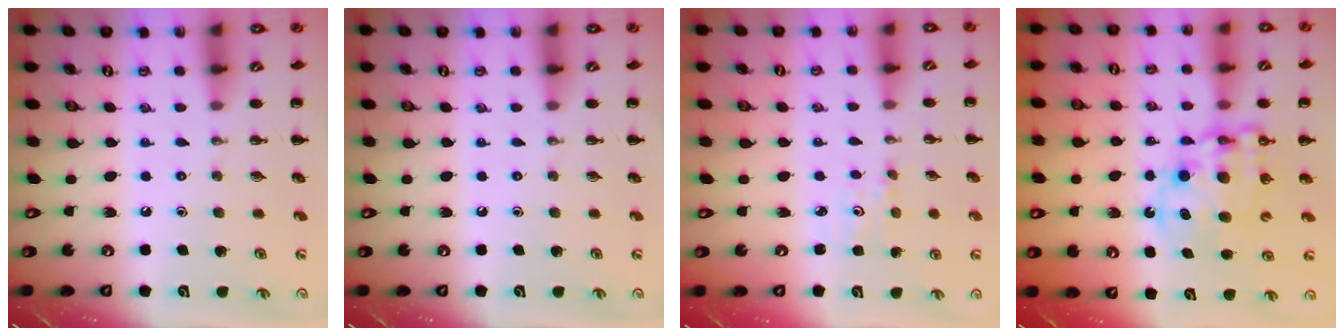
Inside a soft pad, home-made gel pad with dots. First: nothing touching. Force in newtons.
{"total": 0.0}
{"total": 1.5, "press": 1.4, "slide": 0.5}
{"total": 12.0, "press": 11.7, "slide": 2.5}